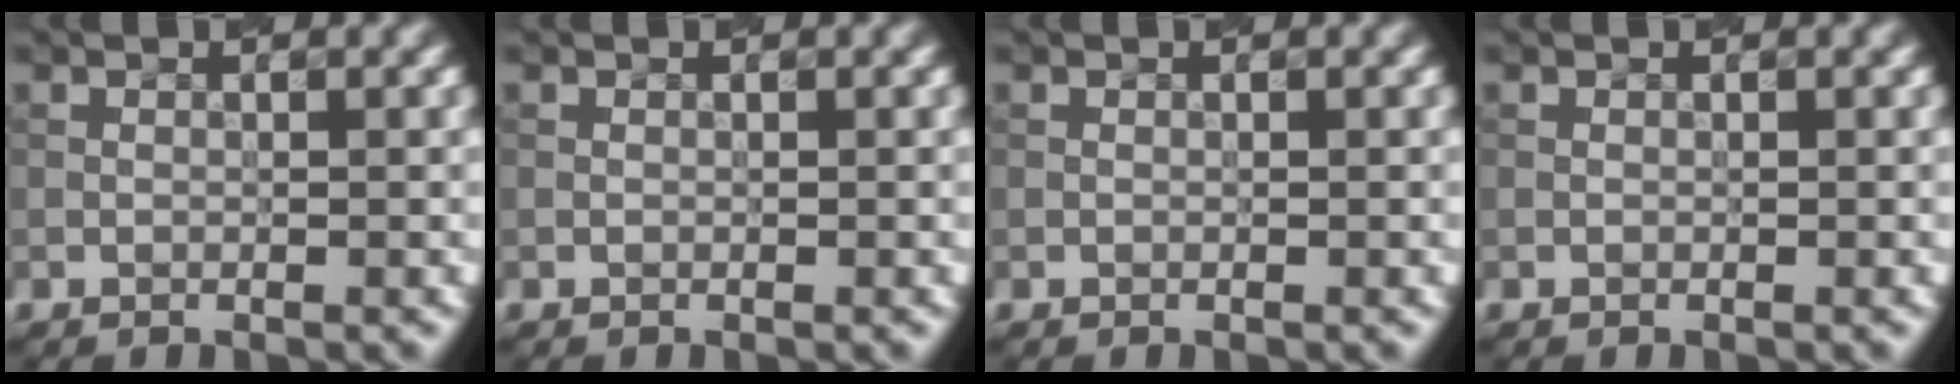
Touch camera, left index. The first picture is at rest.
{"total": 0.0}
{"total": 0.0}
{"total": 0.0}